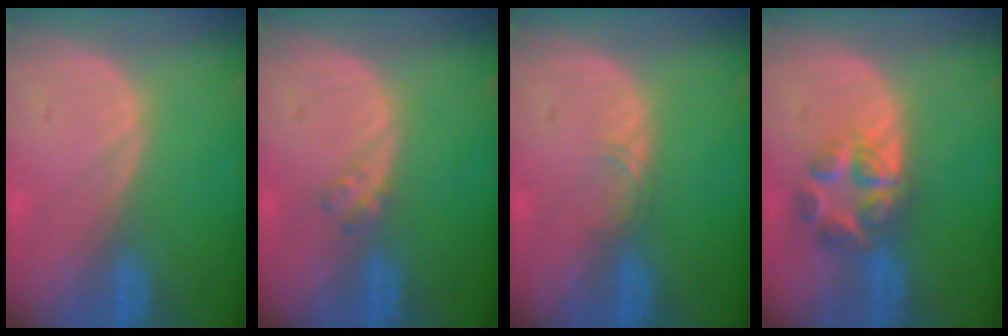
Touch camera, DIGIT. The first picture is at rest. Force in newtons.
{"total": 1.6, "press": 1.6, "slide": 0.2}
{"total": 1.1, "press": 1.1, "slide": 0.1}
{"total": 6.8, "press": 5.8, "slide": 3.4}